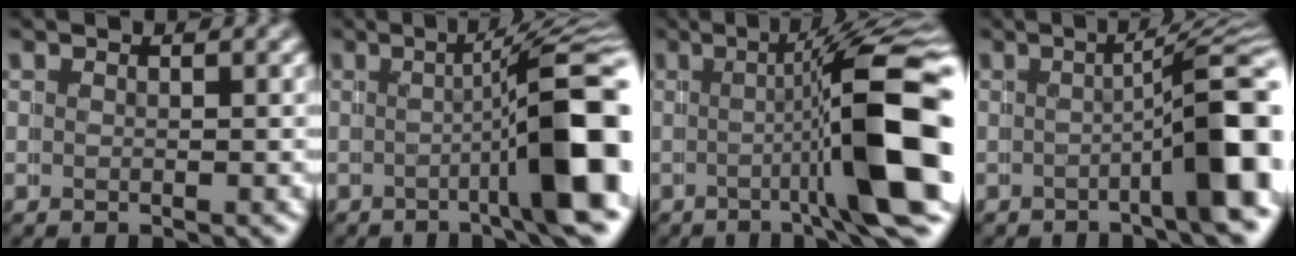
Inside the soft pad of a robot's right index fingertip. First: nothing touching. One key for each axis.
{"total": 9.8, "fx": -1.3, "fy": 2.1, "fz": 9.5, "tx": -0.113, "ty": 0.010, "tz": -0.022}
{"total": 10.8, "fx": -0.8, "fy": 2.1, "fz": 10.6, "tx": -0.141, "ty": 0.008, "tz": -0.017}
{"total": 7.8, "fx": -1.1, "fy": 1.5, "fz": 7.5, "tx": -0.071, "ty": 0.016, "tz": -0.021}